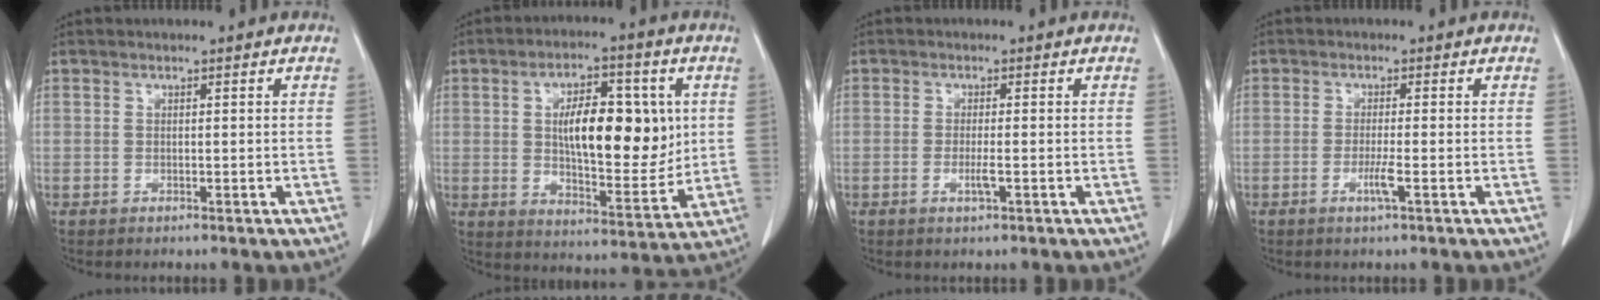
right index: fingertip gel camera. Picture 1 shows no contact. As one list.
[{"total": 14.5, "force": [2.4, 5.7, 13.1], "torque": [-0.210, 0.010, 0.044]}, {"total": 1.9, "force": [-0.6, 0.1, 1.7], "torque": [-0.036, -0.003, -0.009]}, {"total": 2.3, "force": [-0.9, -0.3, 2.1], "torque": [-0.045, -0.004, -0.017]}]